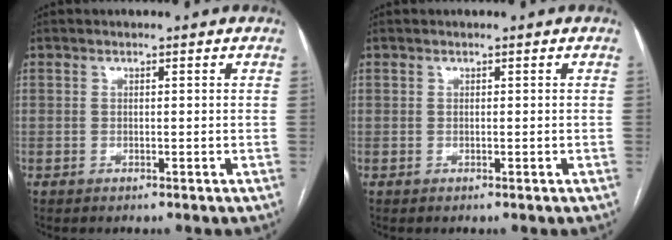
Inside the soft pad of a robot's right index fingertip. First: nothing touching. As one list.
[{"total": 0.0}]